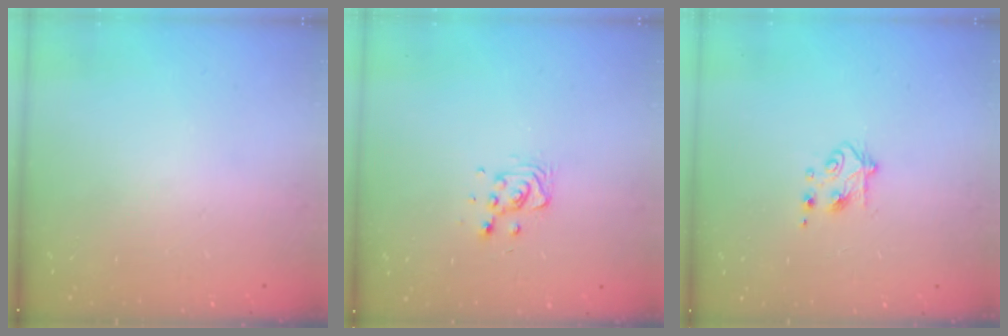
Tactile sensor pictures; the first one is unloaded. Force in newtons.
{"total": 7.3, "press": 7.1, "slide": 2.0}
{"total": 4.9, "press": 4.9, "slide": 0.7}